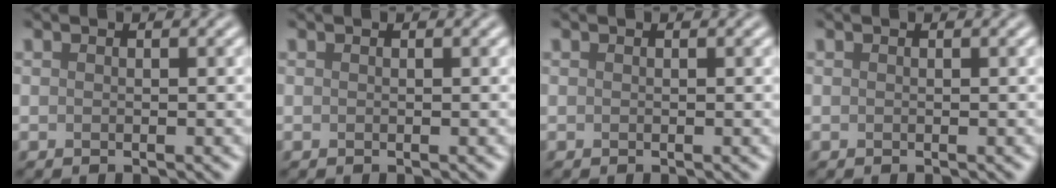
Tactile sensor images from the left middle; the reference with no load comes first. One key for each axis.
{"total": 0.0}
{"total": 0.0}
{"total": 0.0}